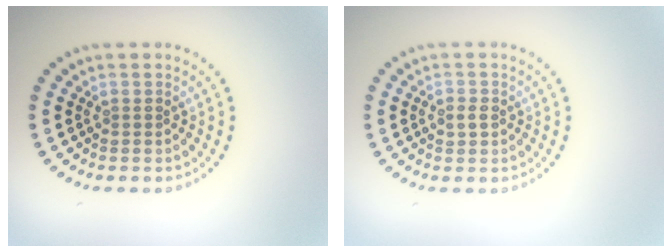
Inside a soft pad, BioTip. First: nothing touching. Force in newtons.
{"total": 1.4, "press": 1.4, "slide": 0.1}